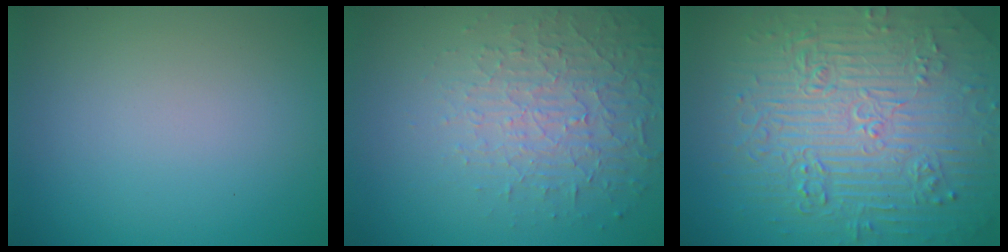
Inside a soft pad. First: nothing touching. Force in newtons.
{"total": 4.8, "press": 3.1, "slide": 3.6}
{"total": 11.0, "press": 7.5, "slide": 8.1}